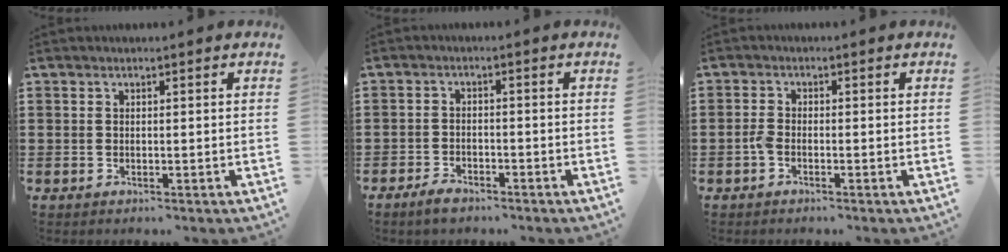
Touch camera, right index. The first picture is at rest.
{"total": 2.2, "force": [-2.0, 0.9, 0.5], "torque": [-0.013, 0.008, -0.041]}
{"total": 1.6, "force": [-0.9, 0.7, 1.1], "torque": [-0.038, -0.004, -0.022]}